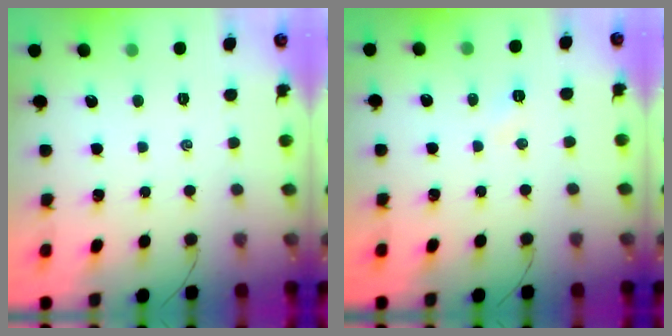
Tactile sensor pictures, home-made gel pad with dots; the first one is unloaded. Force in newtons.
{"total": 2.4, "press": 2.3, "slide": 0.8}